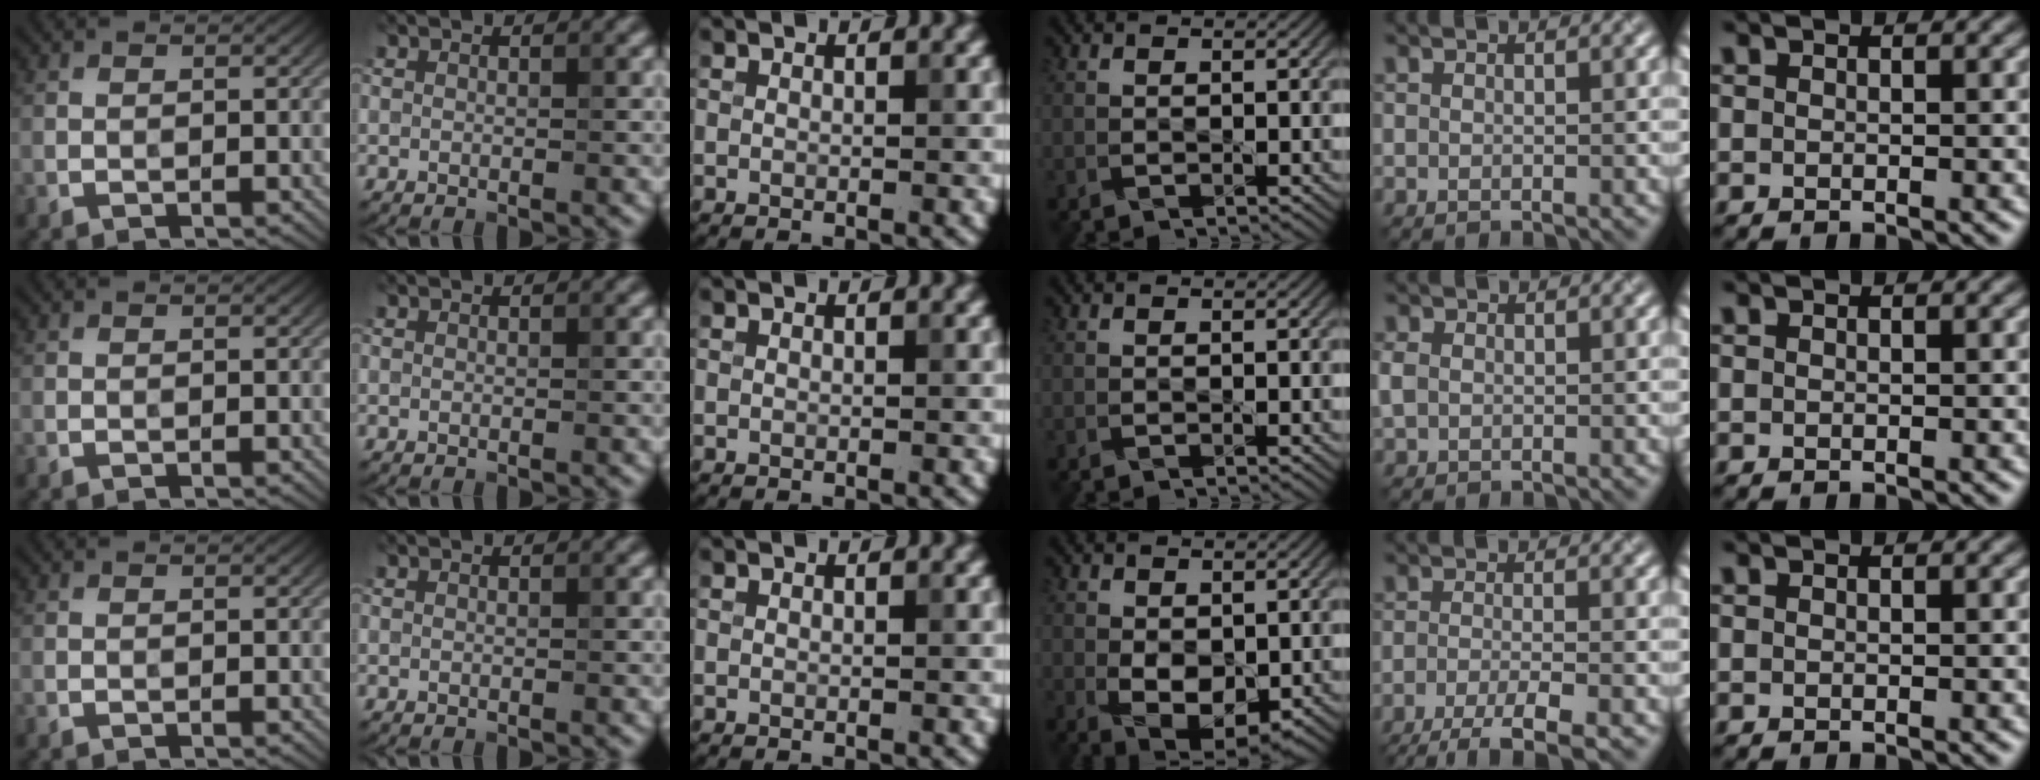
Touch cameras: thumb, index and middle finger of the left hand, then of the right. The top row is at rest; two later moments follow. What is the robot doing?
{"motion": "dispense", "object": "pipette"}